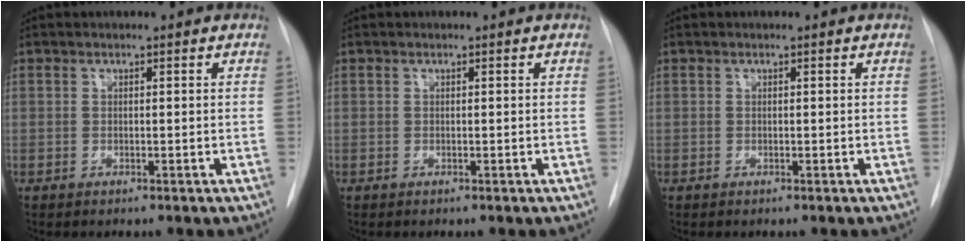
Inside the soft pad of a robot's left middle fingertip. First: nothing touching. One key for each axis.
{"total": 0.0}
{"total": 0.0}